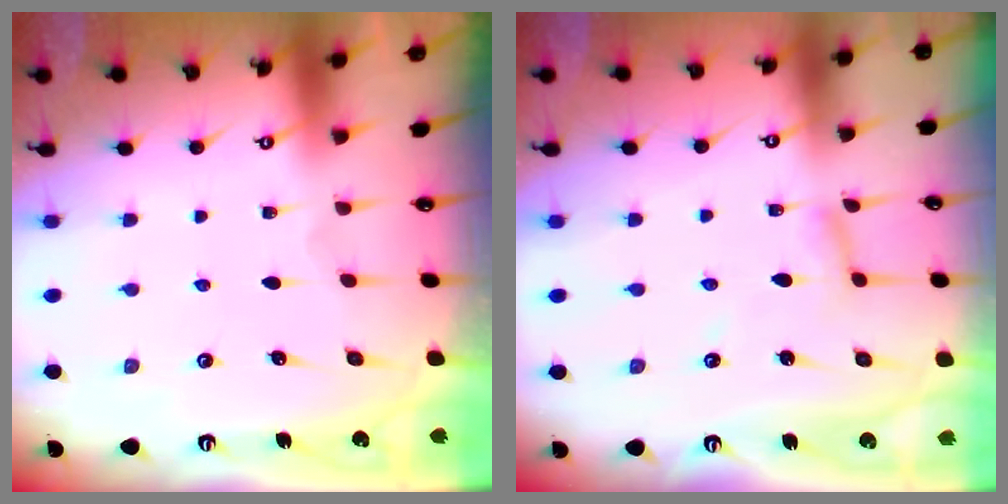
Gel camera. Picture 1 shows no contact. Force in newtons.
{"total": 4.5, "press": 4.5, "slide": 0.4}